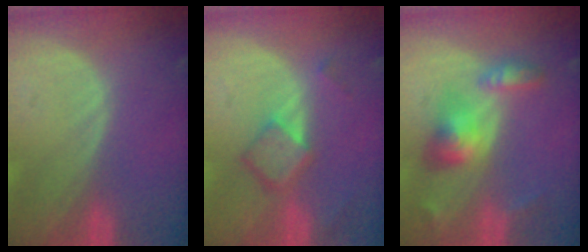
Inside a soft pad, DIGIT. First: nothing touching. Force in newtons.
{"total": 5.4, "press": 4.7, "slide": 2.7}
{"total": 6.0, "press": 6.0, "slide": 0.8}